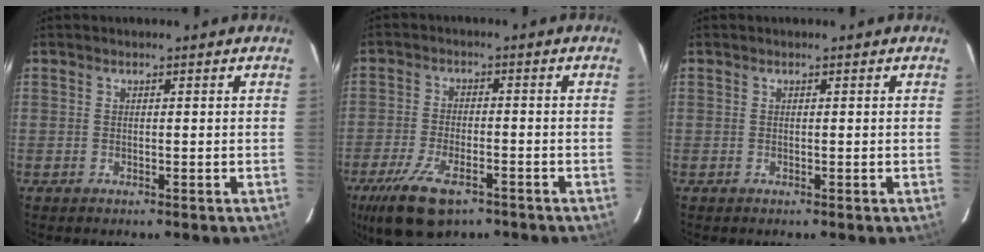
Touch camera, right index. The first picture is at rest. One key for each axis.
{"total": 9.9, "fx": -6.4, "fy": 3.7, "fz": 6.5, "tx": -0.126, "ty": -0.015, "tz": -0.109}
{"total": 0.0}